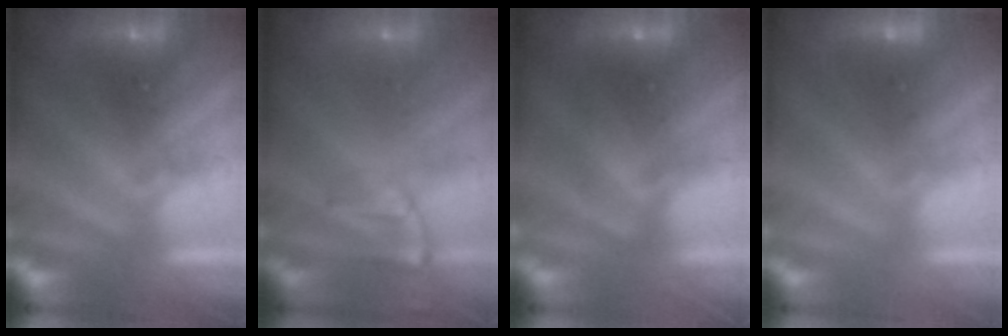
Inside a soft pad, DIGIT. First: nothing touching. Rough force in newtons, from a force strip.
{"total": 2.4}
{"total": 2.6}
{"total": 1.9}